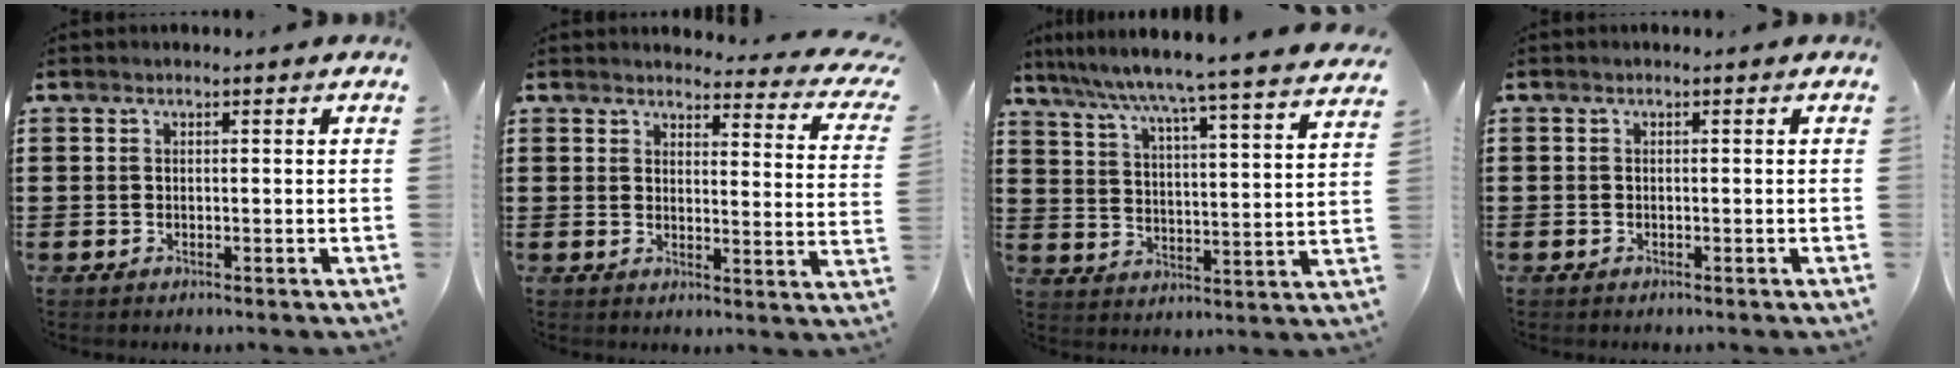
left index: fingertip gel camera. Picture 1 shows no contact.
{"total": 3.4, "force": [3.2, 0.4, 1.2], "torque": [-0.033, -0.023, 0.052]}
{"total": 5.7, "force": [5.0, -1.4, 2.3], "torque": [-0.068, -0.052, 0.073]}
{"total": 0.0}